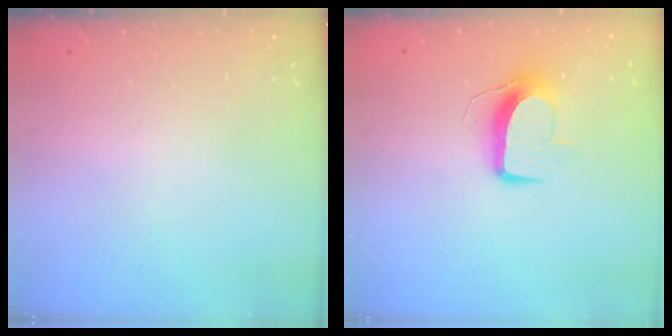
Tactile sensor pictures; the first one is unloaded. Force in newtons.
{"total": 9.6, "press": 9.6, "slide": 0.2}